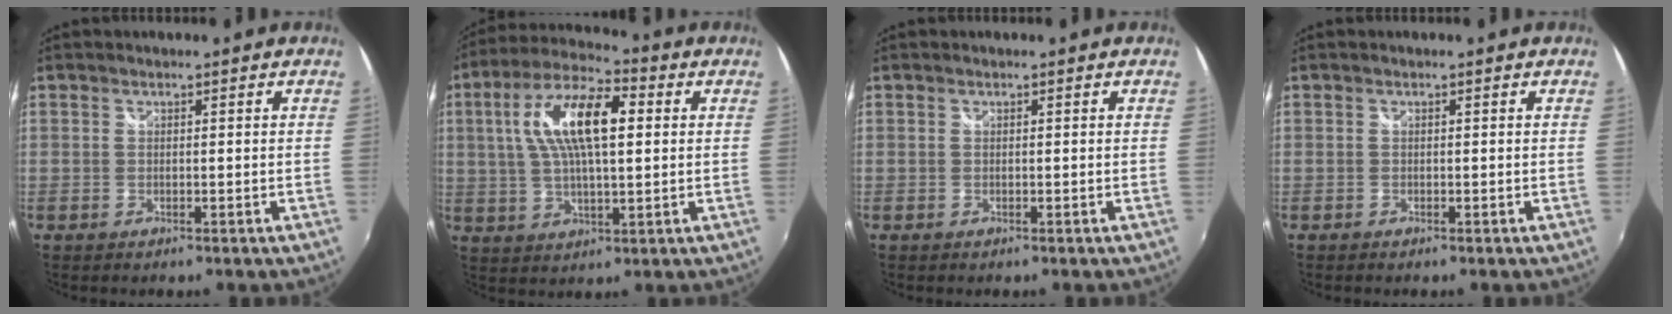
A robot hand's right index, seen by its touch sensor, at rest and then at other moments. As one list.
[{"total": 14.4, "force": [3.1, 5.3, 13.0], "torque": [-0.245, 0.023, 0.050]}, {"total": 0.0}, {"total": 0.0}]